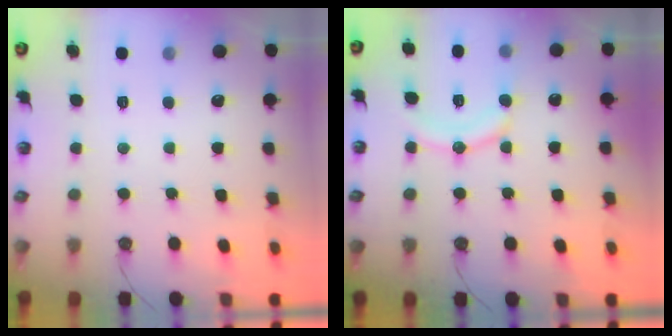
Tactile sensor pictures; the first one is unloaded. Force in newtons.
{"total": 11.2, "press": 11.2, "slide": 0.7}